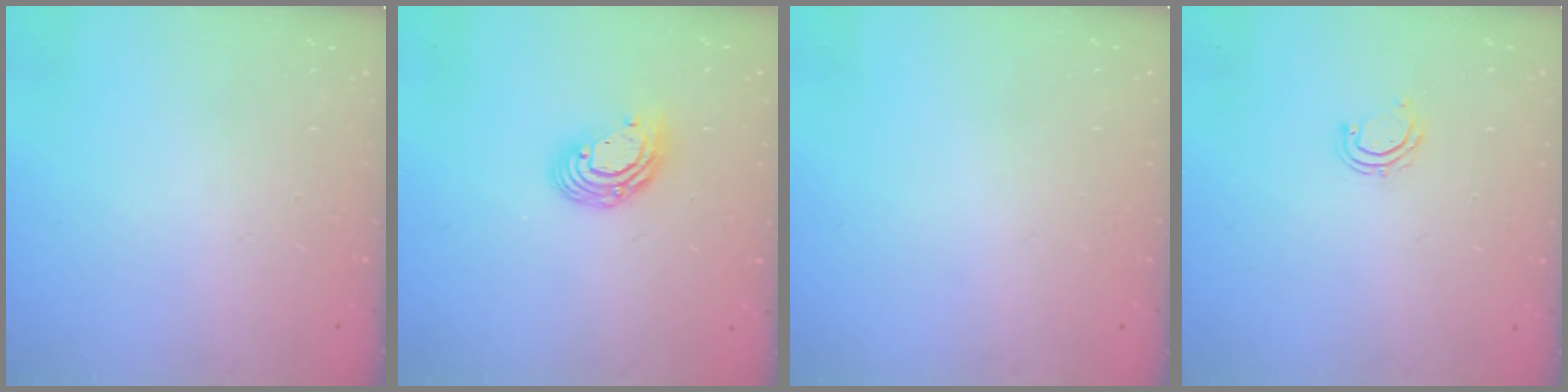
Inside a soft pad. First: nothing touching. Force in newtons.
{"total": 9.8, "press": 9.7, "slide": 1.7}
{"total": 0.0}
{"total": 5.9, "press": 5.8, "slide": 1.3}